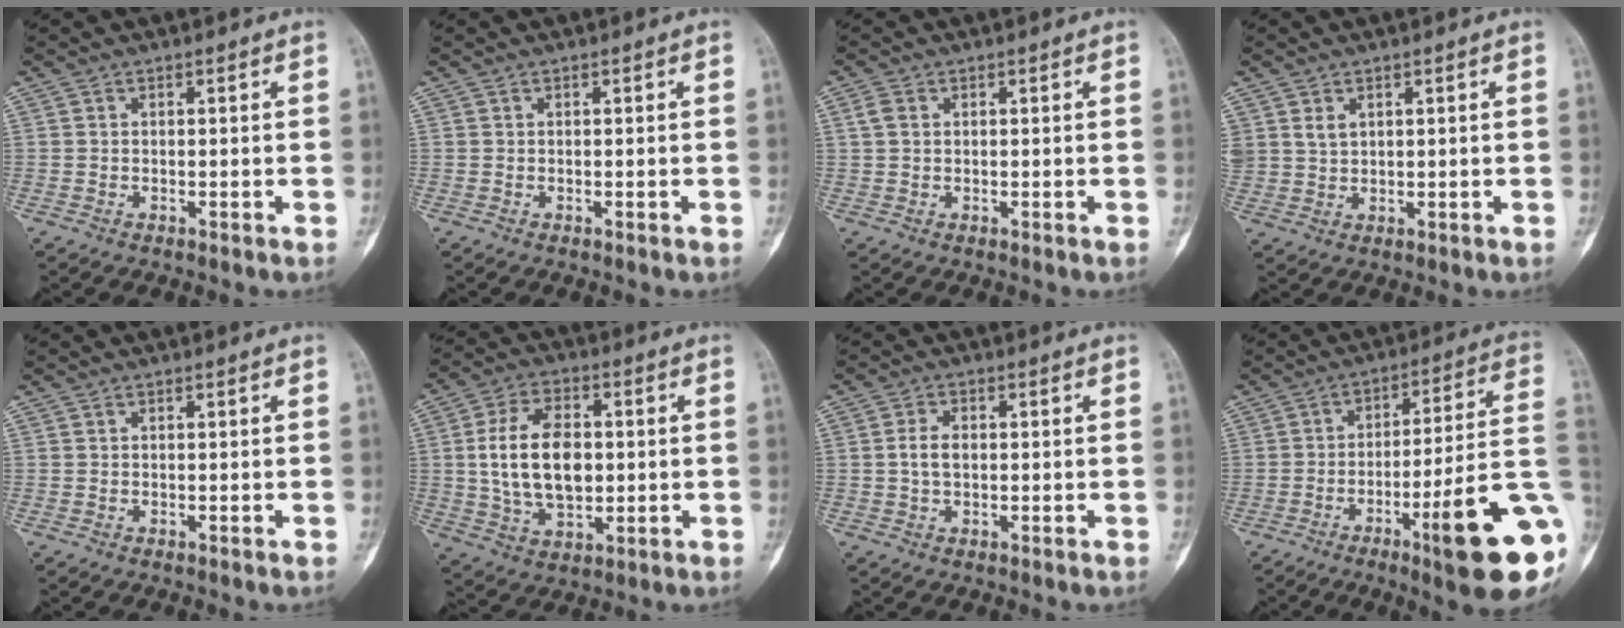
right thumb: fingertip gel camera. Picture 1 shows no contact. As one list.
[{"total": 0.0}, {"total": 2.4, "force": [0.7, 1.7, 1.5], "torque": [-0.033, 0.005, 0.016]}, {"total": 3.3, "force": [1.6, 2.4, 1.7], "torque": [-0.026, -0.008, 0.040]}, {"total": 0.0}, {"total": 14.5, "force": [0.9, 8.9, 11.4], "torque": [-0.191, 0.003, 0.020]}, {"total": 3.6, "force": [0.1, 2.3, 2.8], "torque": [-0.054, 0.006, 0.001]}, {"total": 20.5, "force": [-7.2, 2.8, 19.0], "torque": [-0.219, 0.024, -0.102]}]